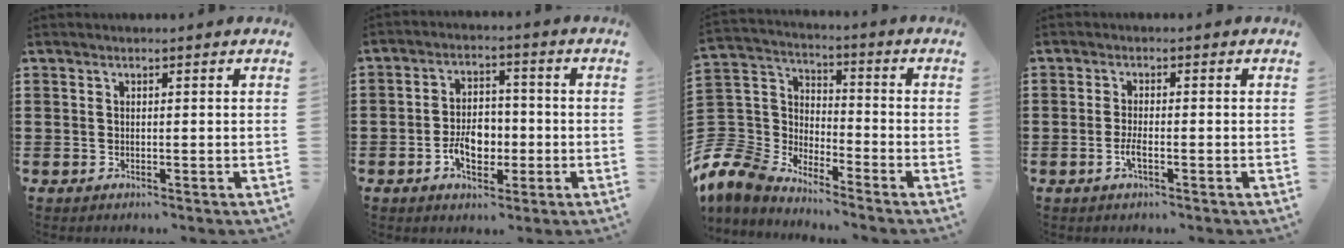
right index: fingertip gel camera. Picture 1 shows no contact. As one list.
[{"total": 6.2, "force": [-1.9, 4.0, 4.3], "torque": [-0.075, -0.001, -0.039]}, {"total": 7.0, "force": [-5.9, 3.7, 0.7], "torque": [-0.074, -0.010, -0.128]}, {"total": 1.7, "force": [-0.6, 0.3, 1.5], "torque": [-0.036, -0.003, -0.013]}]